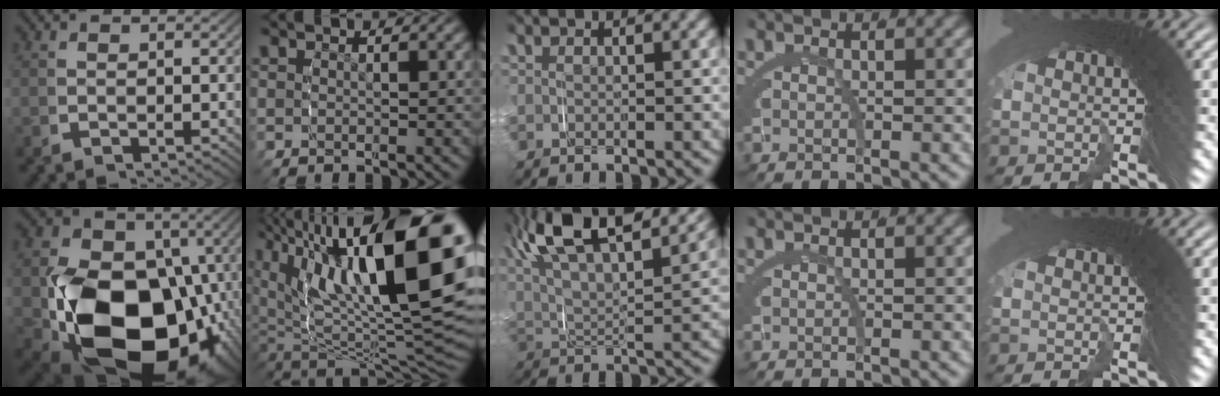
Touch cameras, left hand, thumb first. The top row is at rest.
{"thumb": {"total": 26.4, "force": [-4.4, 18.5, 18.3], "torque": [-0.347, -0.106, -0.025]}, "index": {"total": 20.1, "force": [2.6, 10.8, 16.7], "torque": [-0.251, -0.030, 0.056]}, "middle": {"total": 11.9, "force": [6.7, 5.4, 8.3], "torque": [-0.162, 0.011, 0.101]}}